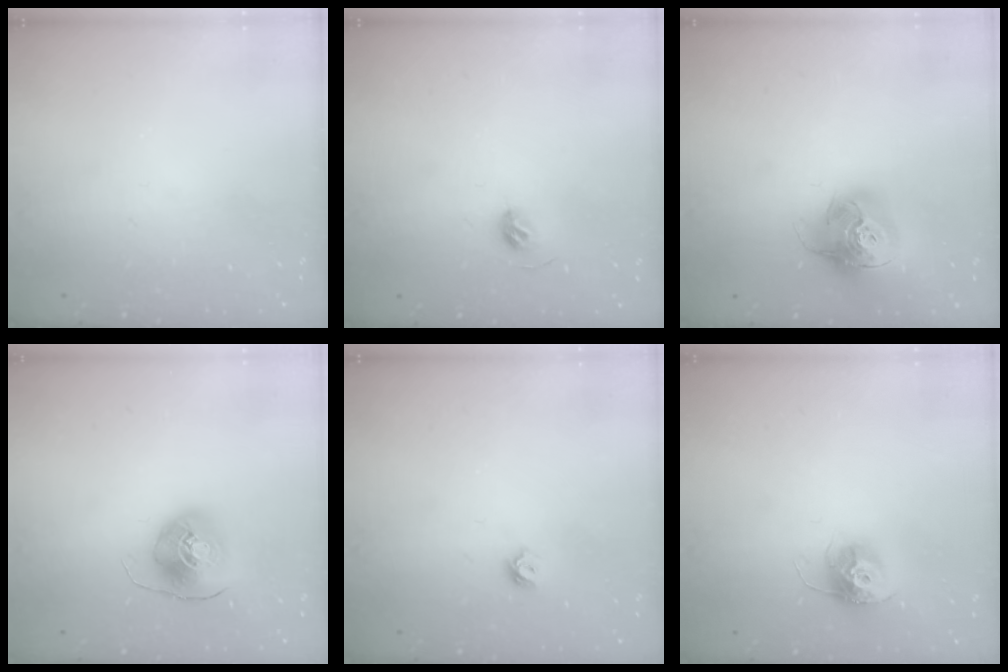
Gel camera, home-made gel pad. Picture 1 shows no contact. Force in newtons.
{"total": 5.4, "press": 5.2, "slide": 1.2}
{"total": 16.4, "press": 16.4, "slide": 1.7}
{"total": 9.0, "press": 8.8, "slide": 1.5}
{"total": 5.5, "press": 5.5, "slide": 0.7}
{"total": 10.9, "press": 10.9, "slide": 0.7}